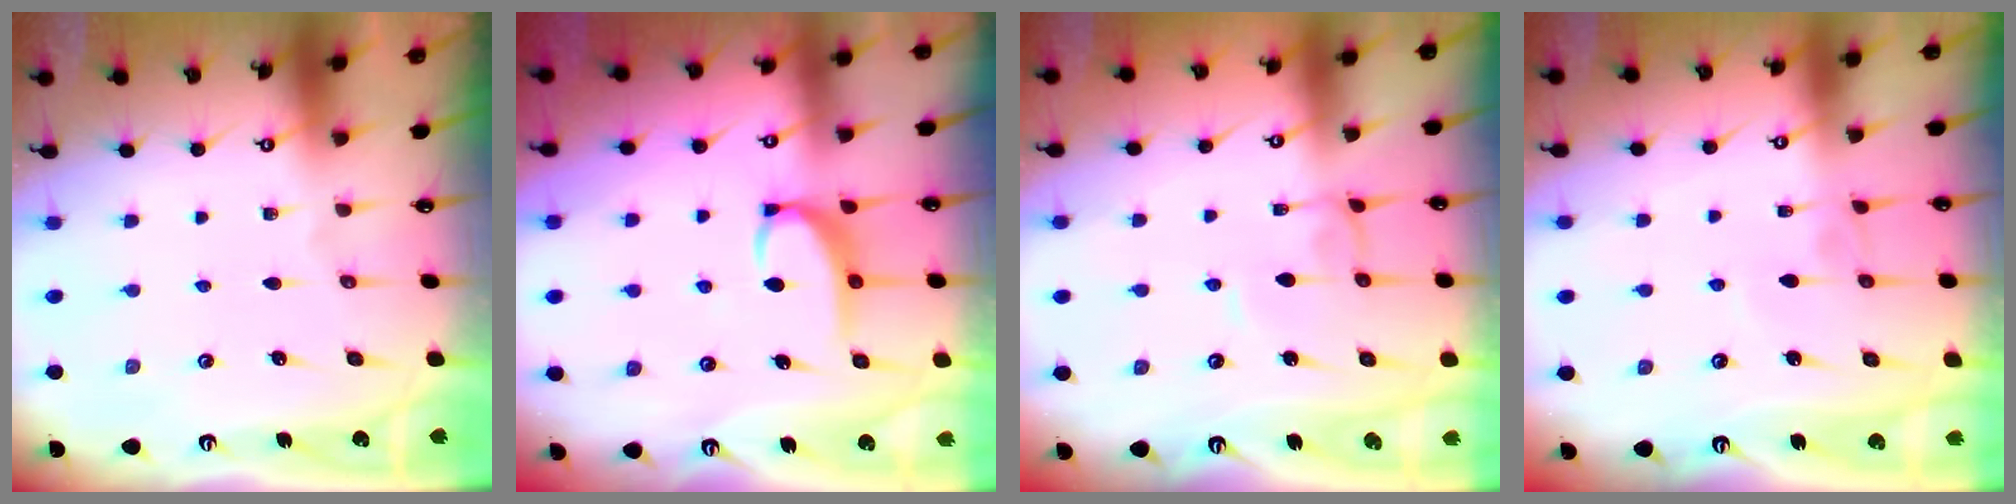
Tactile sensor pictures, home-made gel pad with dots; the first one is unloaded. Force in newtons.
{"total": 4.1, "press": 4.0, "slide": 1.0}
{"total": 0.8, "press": 0.7, "slide": 0.1}
{"total": 2.0, "press": 2.0, "slide": 0.2}